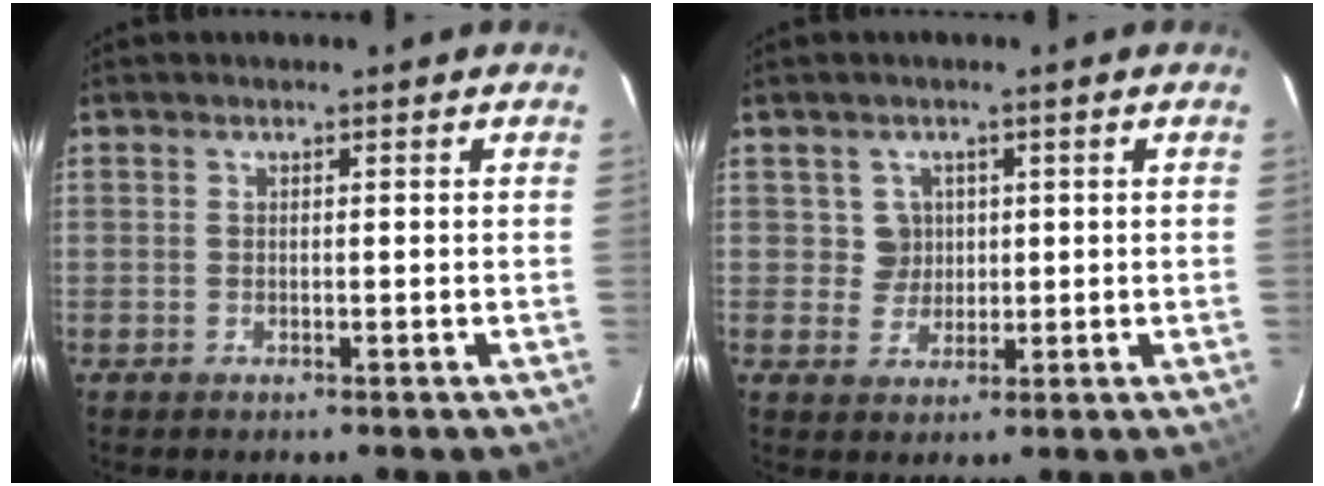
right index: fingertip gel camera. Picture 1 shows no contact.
{"total": 3.7, "force": [1.0, 3.6, 0.1], "torque": [0.005, 0.011, 0.019]}